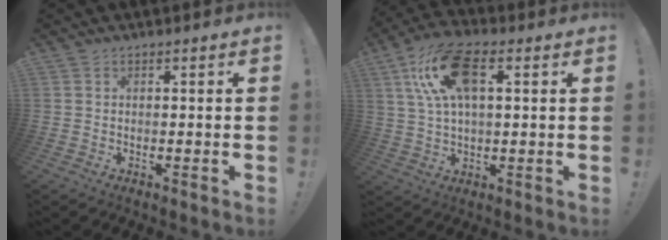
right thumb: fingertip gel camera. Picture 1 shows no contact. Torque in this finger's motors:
{"motor_torque": [0.76, 0.76, 0.63, 0.57, 0.25]}